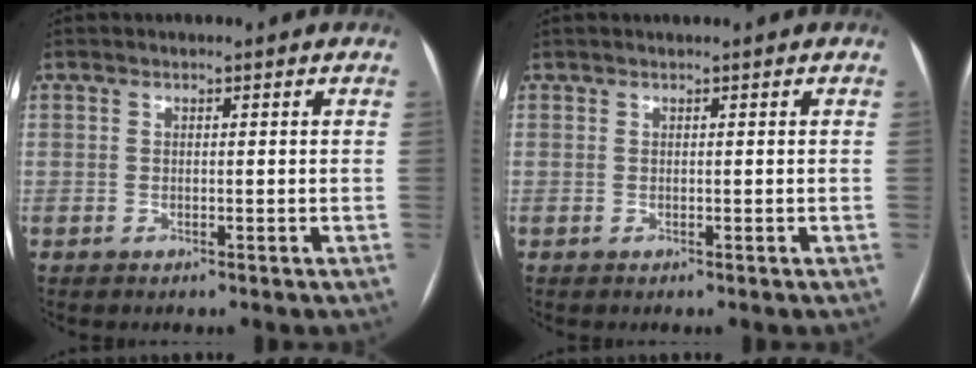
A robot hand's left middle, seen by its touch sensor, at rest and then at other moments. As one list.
[{"total": 0.0}]